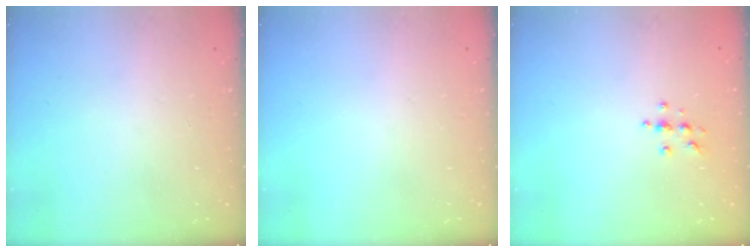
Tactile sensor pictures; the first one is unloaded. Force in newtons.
{"total": 0.0}
{"total": 5.4, "press": 5.4, "slide": 0.7}